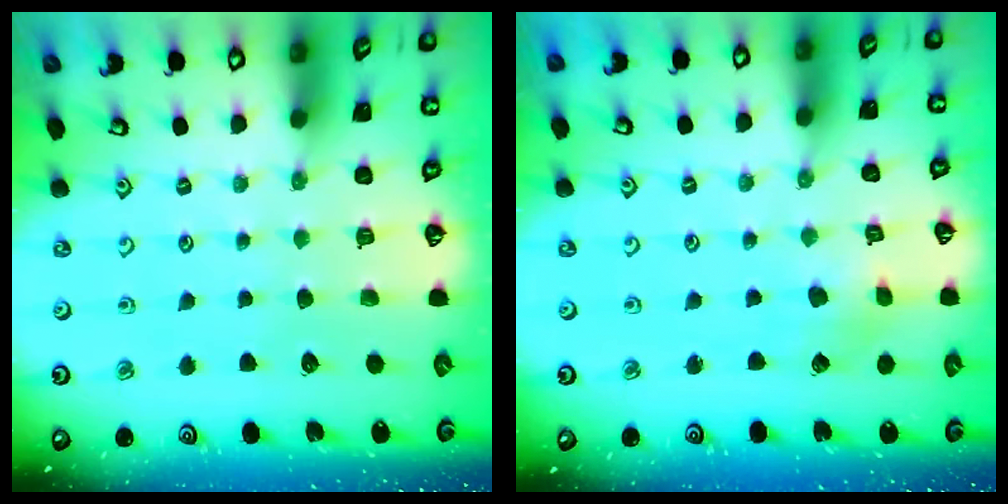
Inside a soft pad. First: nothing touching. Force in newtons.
{"total": 3.0, "press": 2.9, "slide": 0.5}